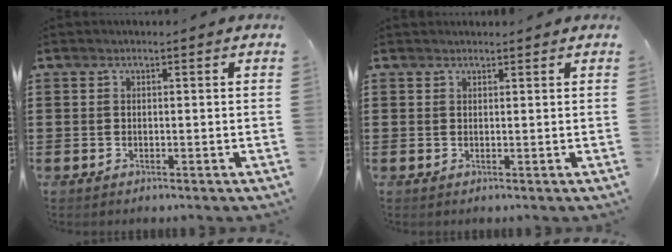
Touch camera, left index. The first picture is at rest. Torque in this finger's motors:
{"motor_torque": [0.00, 0.01, -0.10, -0.06]}